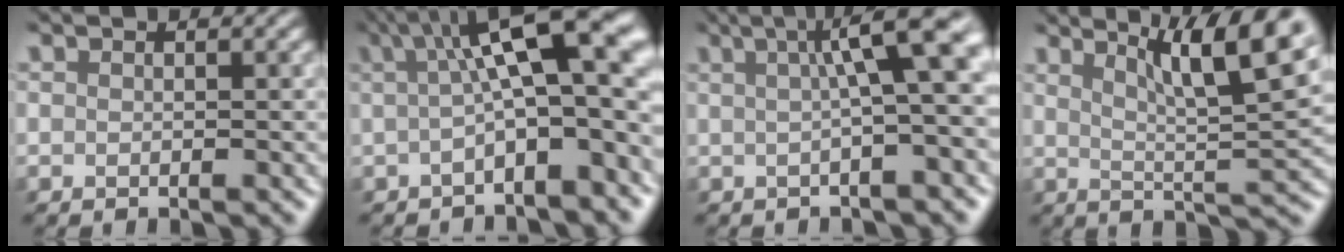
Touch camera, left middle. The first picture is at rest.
{"total": 11.2, "force": [2.0, 3.2, 10.5], "torque": [-0.132, 0.024, 0.025]}
{"total": 8.2, "force": [2.0, 1.8, 7.7], "torque": [-0.080, 0.024, 0.024]}
{"total": 10.7, "force": [5.5, 2.5, 8.8], "torque": [-0.098, 0.018, 0.077]}